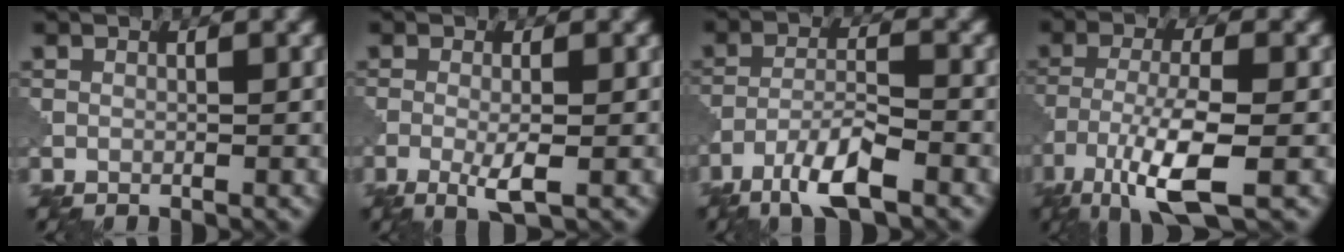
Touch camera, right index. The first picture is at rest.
{"total": 2.8, "force": [-0.9, 0.5, 2.6], "torque": [-0.052, -0.003, -0.019]}
{"total": 5.6, "force": [-3.9, 1.2, 3.9], "torque": [-0.075, -0.001, -0.079]}
{"total": 8.1, "force": [-4.3, 2.1, 6.6], "torque": [-0.130, -0.007, -0.085]}